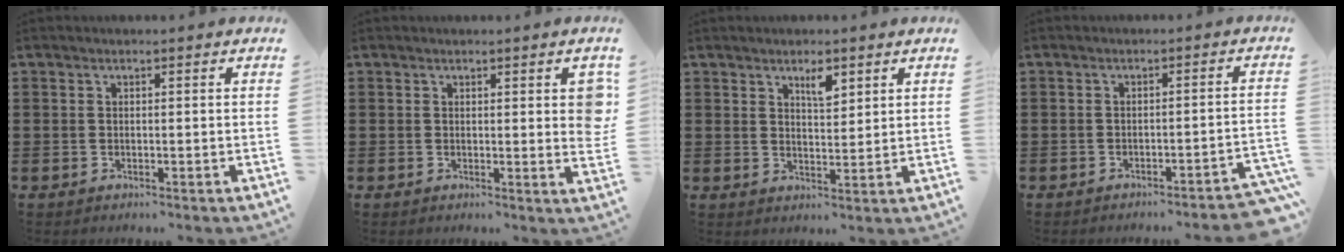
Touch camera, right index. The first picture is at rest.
{"total": 3.0, "force": [1.0, 0.6, 2.7], "torque": [-0.038, -0.004, 0.013]}
{"total": 3.3, "force": [2.2, 1.1, 2.2], "torque": [-0.032, -0.001, 0.035]}
{"total": 2.2, "force": [-2.1, -0.2, 0.6], "torque": [-0.015, -0.002, -0.045]}